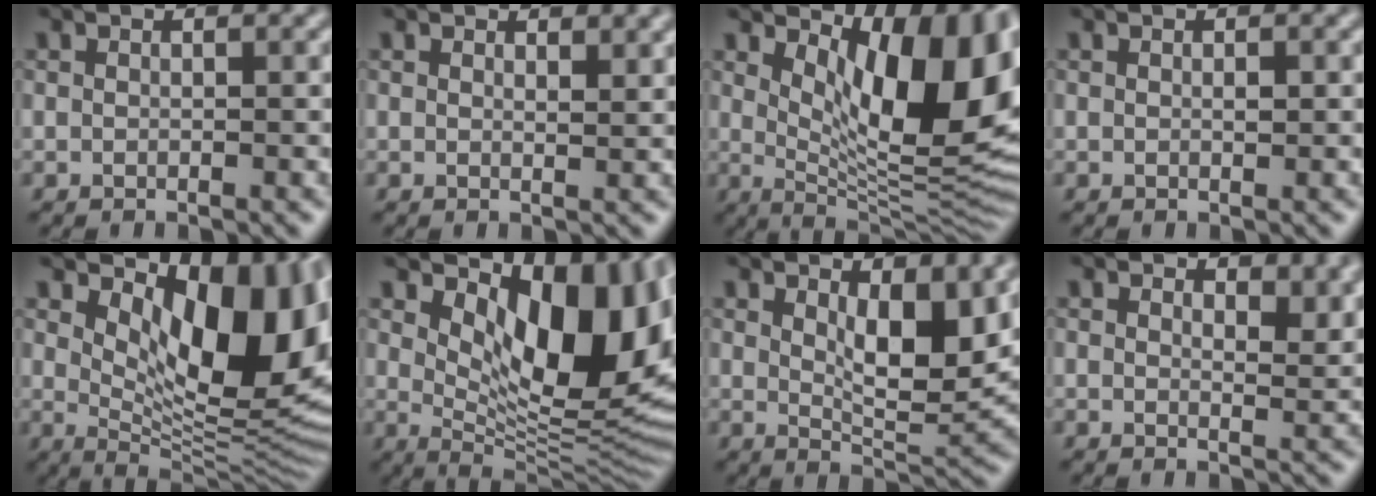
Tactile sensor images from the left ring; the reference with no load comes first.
{"total": 1.2, "force": [1.0, 0.2, 0.7], "torque": [-0.009, -0.002, 0.017]}
{"total": 13.0, "force": [4.2, 5.2, 11.1], "torque": [-0.141, -0.010, 0.073]}
{"total": 0.5, "force": [0.0, 0.2, 0.5], "torque": [-0.008, -0.001, 0.001]}
{"total": 14.2, "force": [4.3, 7.0, 11.6], "torque": [-0.139, -0.007, 0.078]}
{"total": 14.2, "force": [4.5, 6.9, 11.5], "torque": [-0.141, -0.007, 0.083]}
{"total": 6.2, "force": [2.0, 2.2, 5.4], "torque": [-0.084, -0.010, 0.037]}
{"total": 3.6, "force": [2.2, 1.5, 2.3], "torque": [-0.031, -0.004, 0.033]}